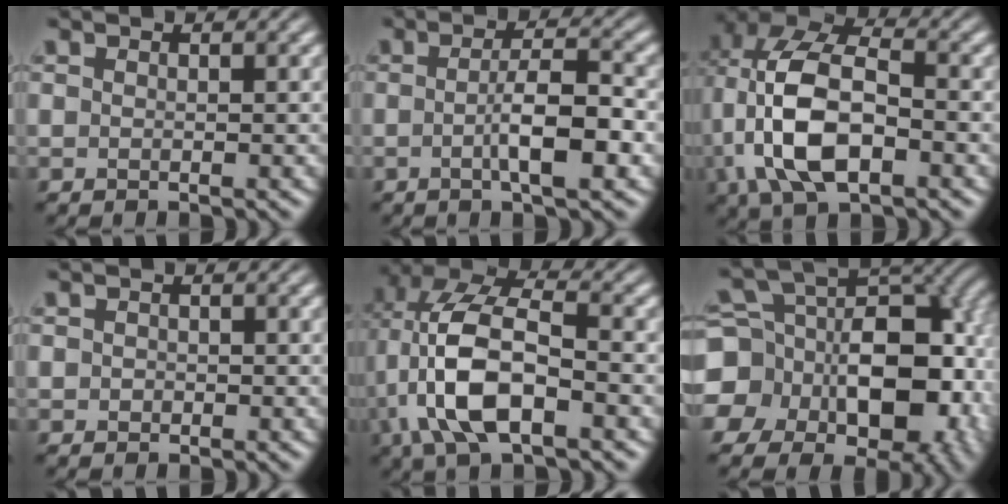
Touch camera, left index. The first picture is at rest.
{"total": 4.9, "force": [-1.0, 1.0, 4.7], "torque": [-0.078, 0.003, -0.018]}
{"total": 10.2, "force": [-1.6, 5.5, 8.5], "torque": [-0.178, 0.012, -0.037]}
{"total": 0.5, "force": [-0.1, 0.5, 0.2], "torque": [-0.001, -0.002, -0.003]}
{"total": 9.8, "force": [-2.0, 4.5, 8.4], "torque": [-0.177, 0.015, -0.045]}
{"total": 15.6, "force": [-2.7, 12.1, 9.4], "torque": [-0.169, -0.023, -0.038]}